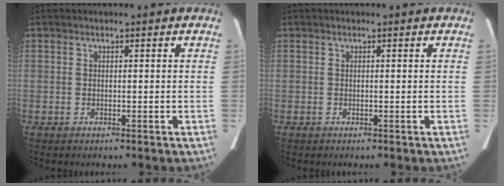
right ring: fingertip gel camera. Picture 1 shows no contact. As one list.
[{"total": 0.0}]